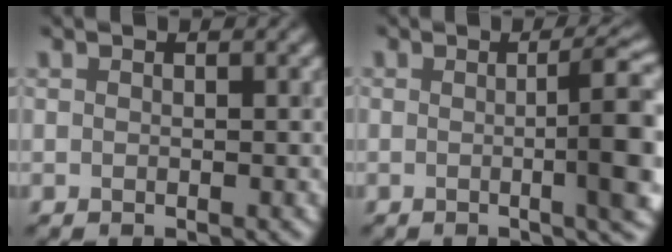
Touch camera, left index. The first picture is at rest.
{"total": 7.1, "force": [-0.4, 1.4, 6.9], "torque": [-0.085, -0.002, 0.002]}